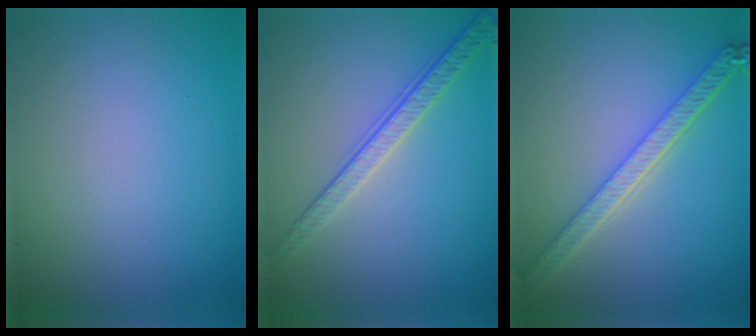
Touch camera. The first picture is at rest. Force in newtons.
{"total": 2.8, "press": 2.4, "slide": 1.5}
{"total": 4.4, "press": 3.5, "slide": 2.7}